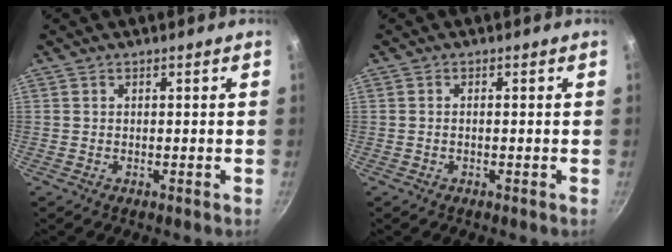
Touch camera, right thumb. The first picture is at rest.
{"total": 0.6, "force": [-0.2, 0.2, 0.6], "torque": [-0.015, 0.006, -0.005]}